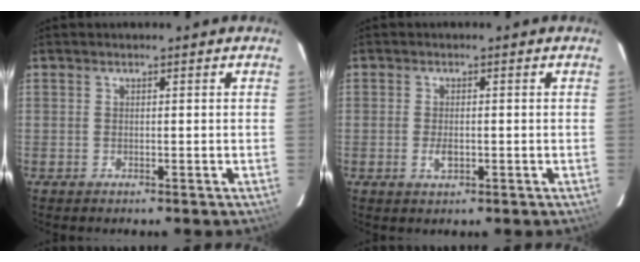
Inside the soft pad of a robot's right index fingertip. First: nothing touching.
{"total": 2.6, "force": [-0.8, 1.4, 2.1], "torque": [-0.041, -0.003, -0.012]}